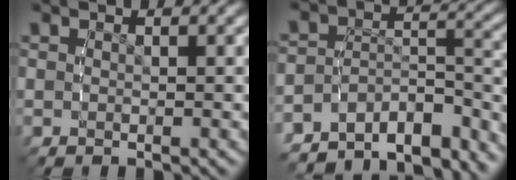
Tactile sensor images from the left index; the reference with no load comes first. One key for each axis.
{"total": 13.8, "fx": -11.0, "fy": 6.6, "fz": 5.2, "tx": -0.070, "ty": -0.032, "tz": -0.165}